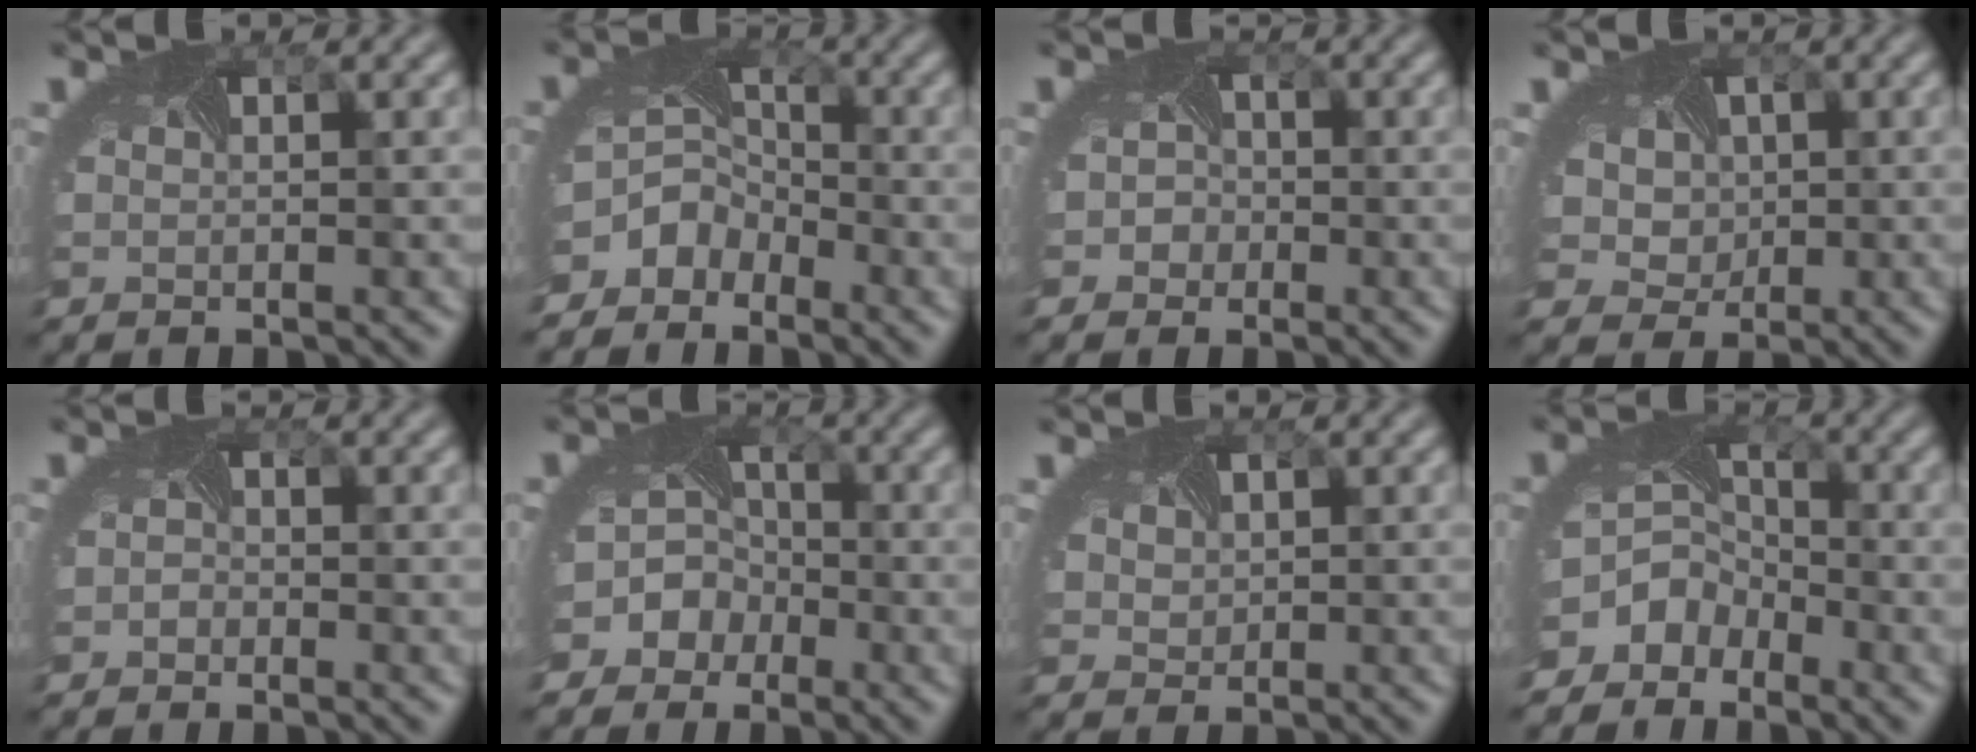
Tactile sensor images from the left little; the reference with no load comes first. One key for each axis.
{"total": 4.8, "fx": -3.5, "fy": 3.2, "fz": 1.2, "tx": -0.005, "ty": -0.001, "tz": -0.058}
{"total": 2.5, "fx": -0.8, "fy": 2.3, "fz": 0.6, "tx": 0.013, "ty": -0.002, "tz": -0.013}
{"total": 6.2, "fx": 1.3, "fy": 5.0, "fz": 3.4, "tx": -0.052, "ty": 0.015, "tz": 0.001}
{"total": 0.8, "fx": -0.4, "fy": 0.7, "fz": 0.1, "tx": -0.002, "ty": -0.007, "tz": -0.013}
{"total": 6.7, "fx": -3.0, "fy": 5.8, "fz": 1.6, "tx": -0.018, "ty": -0.004, "tz": -0.068}
{"total": 2.5, "fx": 1.0, "fy": 2.0, "fz": 1.1, "tx": -0.032, "ty": 0.011, "tz": 0.011}
{"total": 5.4, "fx": -3.7, "fy": 3.8, "fz": 1.2, "tx": 0.002, "ty": -0.005, "tz": -0.056}